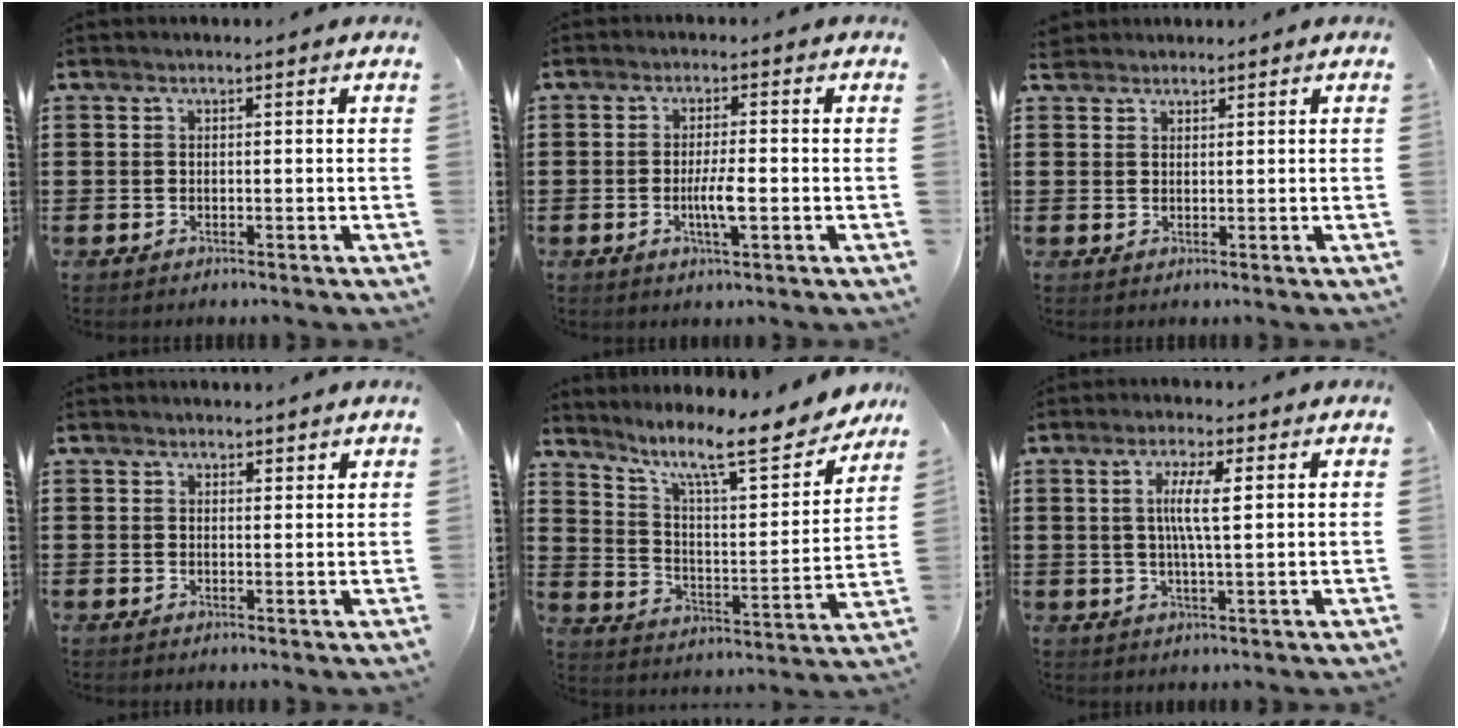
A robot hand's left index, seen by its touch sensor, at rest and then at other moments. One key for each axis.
{"total": 4.0, "fx": -0.8, "fy": 0.7, "fz": 3.9, "tx": -0.074, "ty": -0.001, "tz": -0.018}
{"total": 1.8, "fx": 1.6, "fy": 0.9, "fz": -0.1, "tx": -0.005, "ty": 0.005, "tz": 0.032}
{"total": 1.3, "fx": 1.2, "fy": 0.5, "fz": 0.1, "tx": 0.003, "ty": -0.001, "tz": 0.023}
{"total": 11.6, "fx": 9.3, "fy": 1.7, "fz": 6.8, "tx": -0.141, "ty": -0.054, "tz": 0.151}
{"total": 5.4, "fx": 1.1, "fy": 0.8, "fz": 5.2, "tx": -0.102, "ty": 0.002, "tz": 0.016}